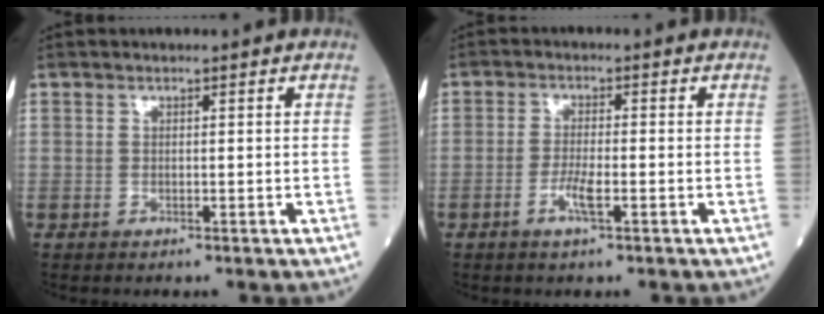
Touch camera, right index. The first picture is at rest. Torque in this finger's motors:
{"motor_torque": [-0.22, -0.02, 0.01, 0.00]}